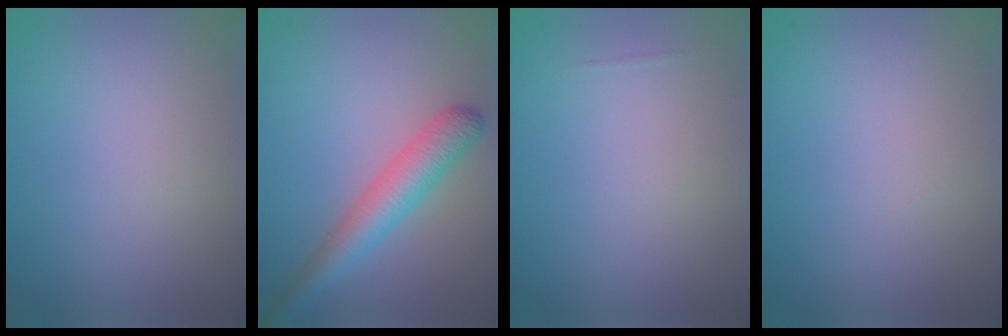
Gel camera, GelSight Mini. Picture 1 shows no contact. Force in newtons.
{"total": 4.4, "press": 4.4, "slide": 0.1}
{"total": 0.0}
{"total": 0.0}